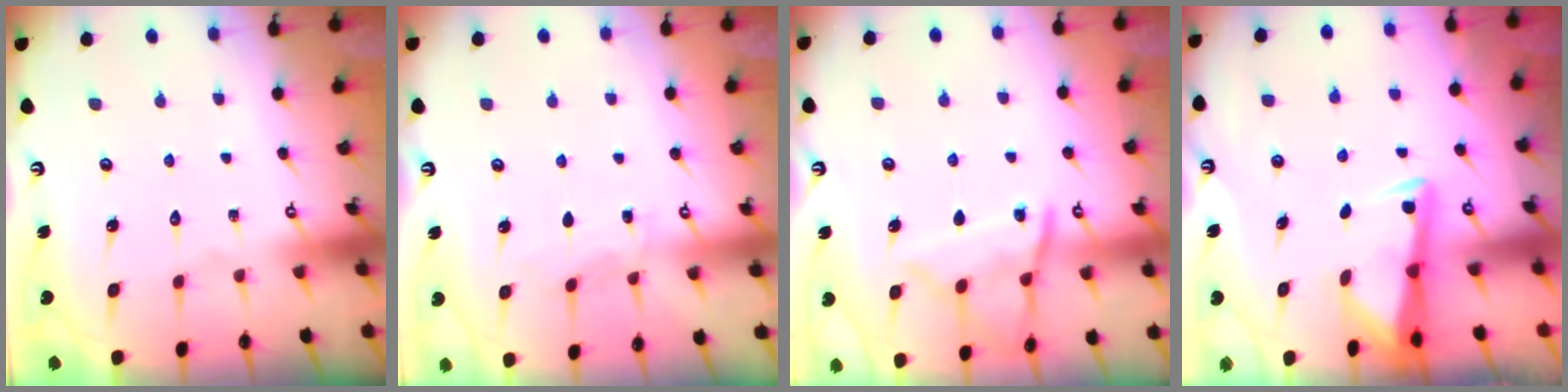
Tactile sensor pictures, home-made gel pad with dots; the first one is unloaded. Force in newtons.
{"total": 4.3, "press": 4.2, "slide": 0.5}
{"total": 12.2, "press": 12.1, "slide": 1.1}
{"total": 3.0, "press": 2.9, "slide": 0.4}